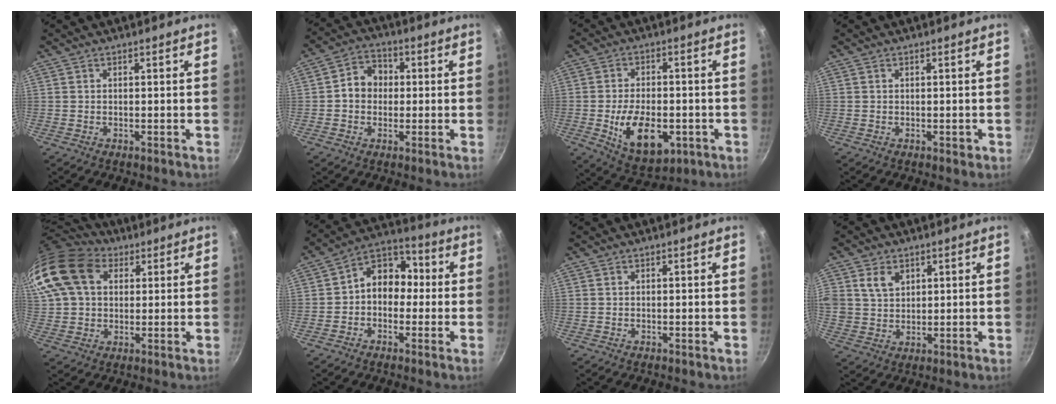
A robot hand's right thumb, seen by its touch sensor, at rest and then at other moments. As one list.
[{"total": 6.7, "force": [0.2, 5.7, 3.5], "torque": [-0.025, 0.015, -0.010]}, {"total": 13.5, "force": [-3.6, 7.7, 10.5], "torque": [-0.156, 0.002, -0.043]}, {"total": 0.9, "force": [-0.1, 0.6, 0.6], "torque": [-0.003, 0.002, 0.000]}, {"total": 21.7, "force": [7.6, 15.8, 12.8], "torque": [-0.293, 0.037, 0.132]}, {"total": 9.7, "force": [-0.4, 7.7, 5.9], "torque": [-0.040, 0.038, -0.031]}, {"total": 0.0}, {"total": 6.0, "force": [2.4, 4.7, 2.9], "torque": [-0.033, -0.010, 0.046]}]